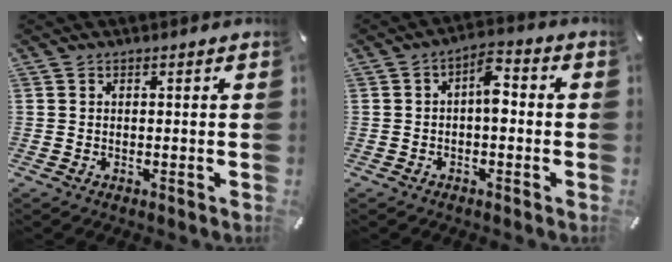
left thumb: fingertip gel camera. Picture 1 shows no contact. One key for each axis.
{"total": 5.8, "fx": -0.3, "fy": 3.0, "fz": 4.9, "tx": -0.075, "ty": 0.010, "tz": -0.010}